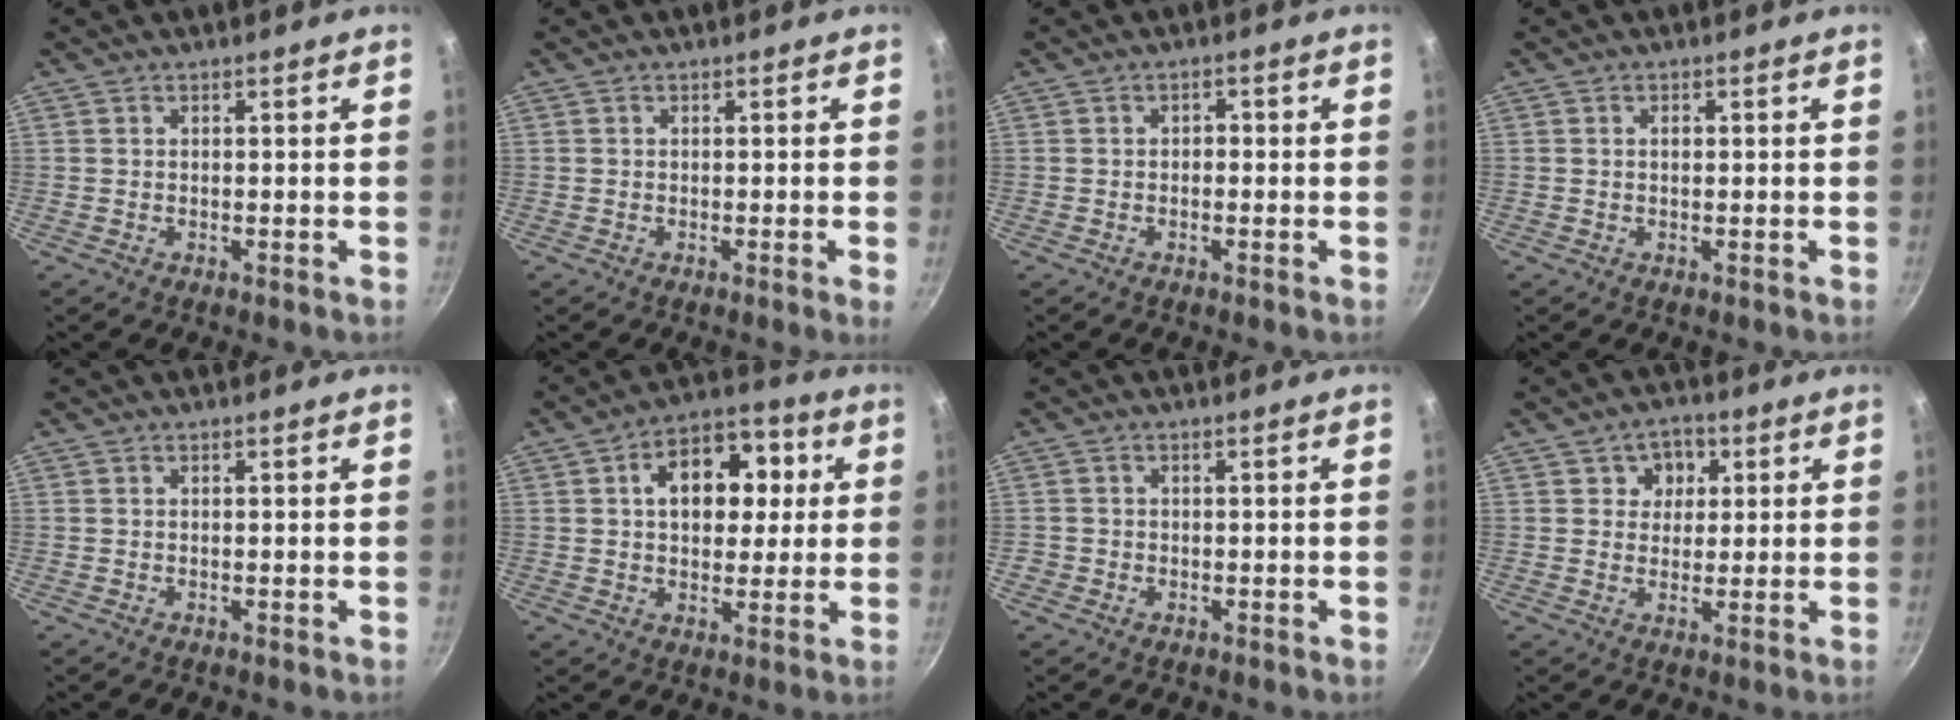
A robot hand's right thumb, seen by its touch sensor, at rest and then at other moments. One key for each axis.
{"total": 1.4, "fx": -0.3, "fy": -0.2, "fz": 1.3, "tx": -0.020, "ty": -0.003, "tz": -0.007}
{"total": 1.3, "fx": -0.3, "fy": 1.0, "fz": 0.8, "tx": -0.011, "ty": 0.007, "tz": -0.007}
{"total": 1.1, "fx": 0.2, "fy": 0.7, "fz": 0.8, "tx": -0.012, "ty": 0.004, "tz": 0.003}
{"total": 0.0}
{"total": 14.2, "fx": 3.1, "fy": 9.8, "fz": 9.8, "tx": -0.104, "ty": 0.015, "tz": 0.034}
{"total": 1.2, "fx": -0.5, "fy": 1.1, "fz": 0.3, "tx": -0.001, "ty": 0.006, "tz": -0.007}
{"total": 5.4, "fx": 1.9, "fy": 4.7, "fz": 2.1, "tx": 0.006, "ty": -0.005, "tz": 0.023}